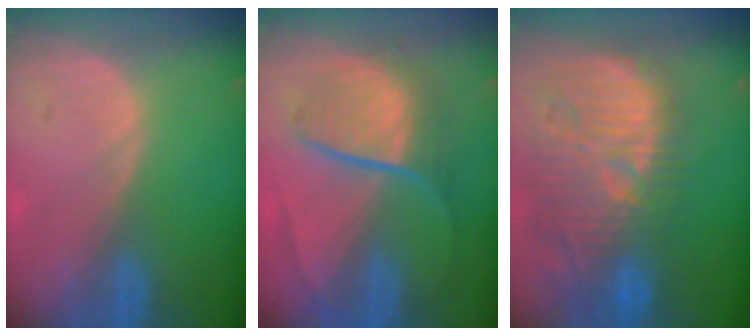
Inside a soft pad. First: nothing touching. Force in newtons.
{"total": 8.9, "press": 7.5, "slide": 4.7}
{"total": 13.9, "press": 12.7, "slide": 5.5}